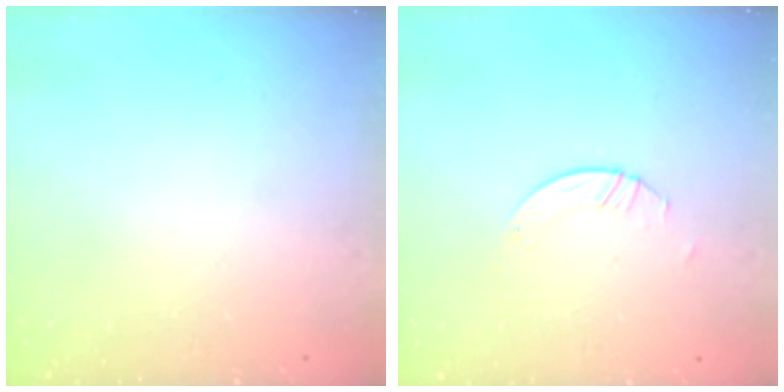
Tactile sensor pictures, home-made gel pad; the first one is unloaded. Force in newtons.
{"total": 1.1, "press": 1.1, "slide": 0.1}